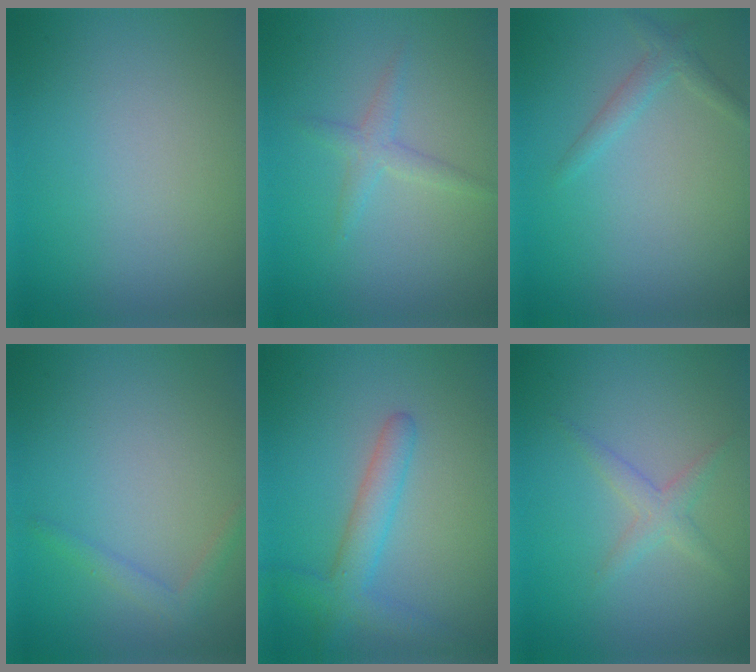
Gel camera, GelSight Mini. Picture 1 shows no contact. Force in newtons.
{"total": 1.6, "press": 1.6, "slide": 0.1}
{"total": 1.5, "press": 1.5, "slide": 0.1}
{"total": 1.3, "press": 1.3, "slide": 0.1}
{"total": 3.3, "press": 3.3, "slide": 0.0}
{"total": 1.6, "press": 1.6, "slide": 0.1}